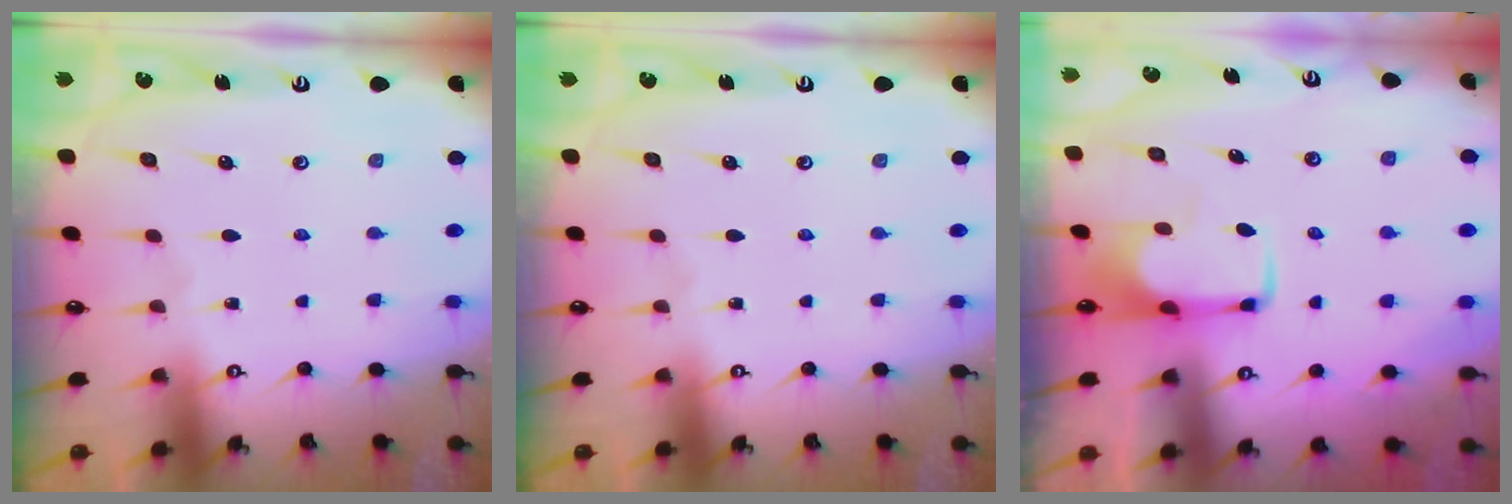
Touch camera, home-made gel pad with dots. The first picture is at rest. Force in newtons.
{"total": 0.0}
{"total": 2.0, "press": 2.0, "slide": 0.4}